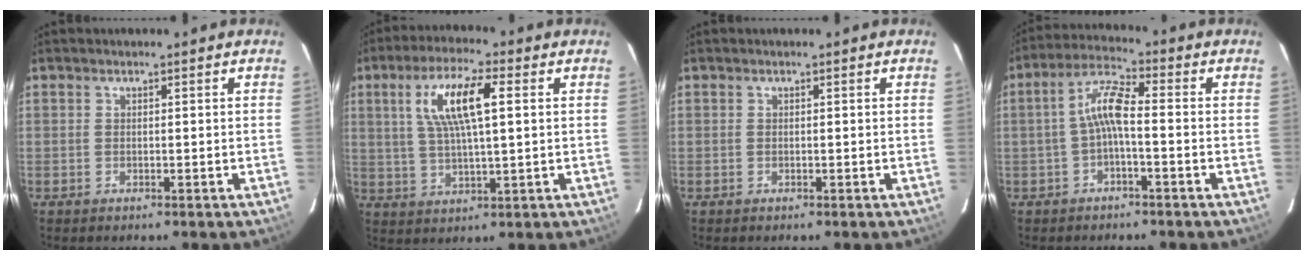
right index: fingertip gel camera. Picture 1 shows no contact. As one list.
[{"total": 10.8, "force": [3.0, 2.7, 10.1], "torque": [-0.192, 0.012, 0.058]}, {"total": 0.0}, {"total": 6.0, "force": [-1.3, 1.2, 5.7], "torque": [-0.127, 0.019, -0.027]}]